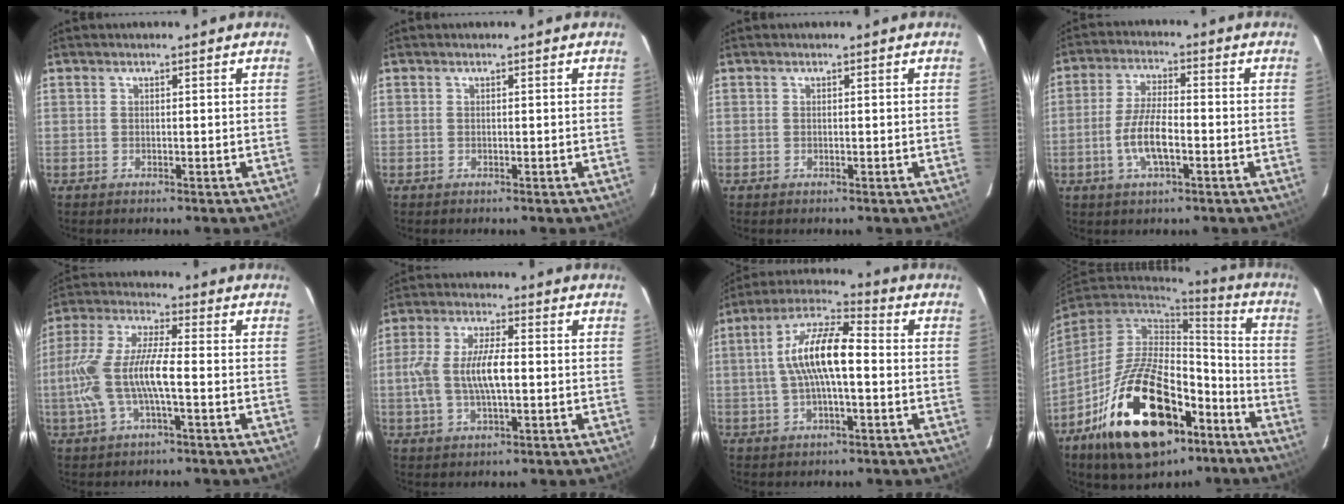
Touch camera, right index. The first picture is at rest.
{"total": 0.0}
{"total": 0.0}
{"total": 7.7, "force": [-2.6, 2.5, 6.8], "torque": [-0.139, -0.001, -0.048]}
{"total": 12.5, "force": [-2.6, 3.1, 11.9], "torque": [-0.255, 0.002, -0.048]}
{"total": 9.7, "force": [-0.6, 3.7, 9.0], "torque": [-0.182, 0.005, -0.009]}
{"total": 12.0, "force": [-0.4, 3.6, 11.5], "torque": [-0.217, 0.019, -0.012]}
{"total": 26.2, "force": [-13.3, 13.2, 18.2], "torque": [-0.350, 0.001, -0.205]}